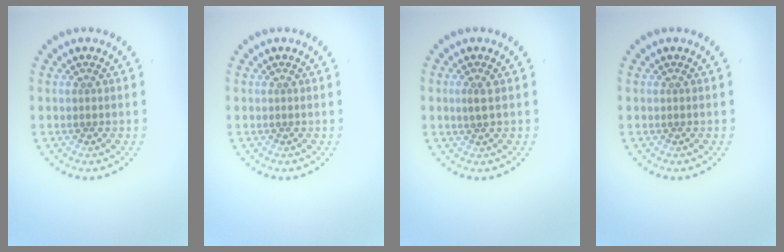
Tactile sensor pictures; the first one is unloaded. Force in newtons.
{"total": 0.0}
{"total": 1.2, "press": 1.1, "slide": 0.5}
{"total": 0.0}